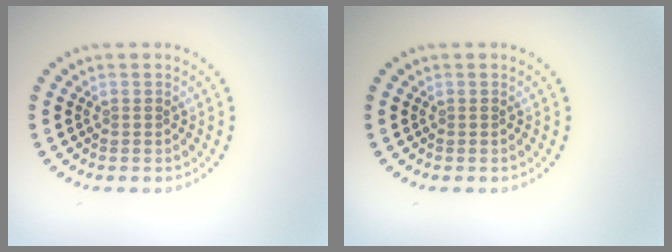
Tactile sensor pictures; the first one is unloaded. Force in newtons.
{"total": 0.0}